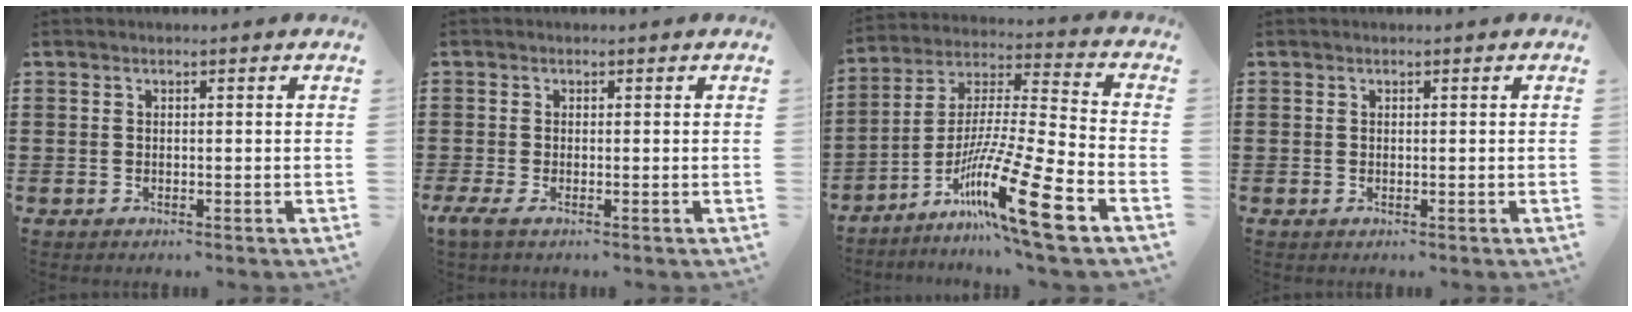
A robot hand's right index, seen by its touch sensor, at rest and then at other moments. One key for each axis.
{"total": 1.3, "fx": -0.2, "fy": 0.2, "fz": 1.2, "tx": -0.031, "ty": -0.007, "tz": -0.006}
{"total": 16.9, "fx": -9.6, "fy": 1.2, "fz": 13.8, "tx": -0.264, "ty": 0.007, "tz": -0.173}
{"total": 0.0}